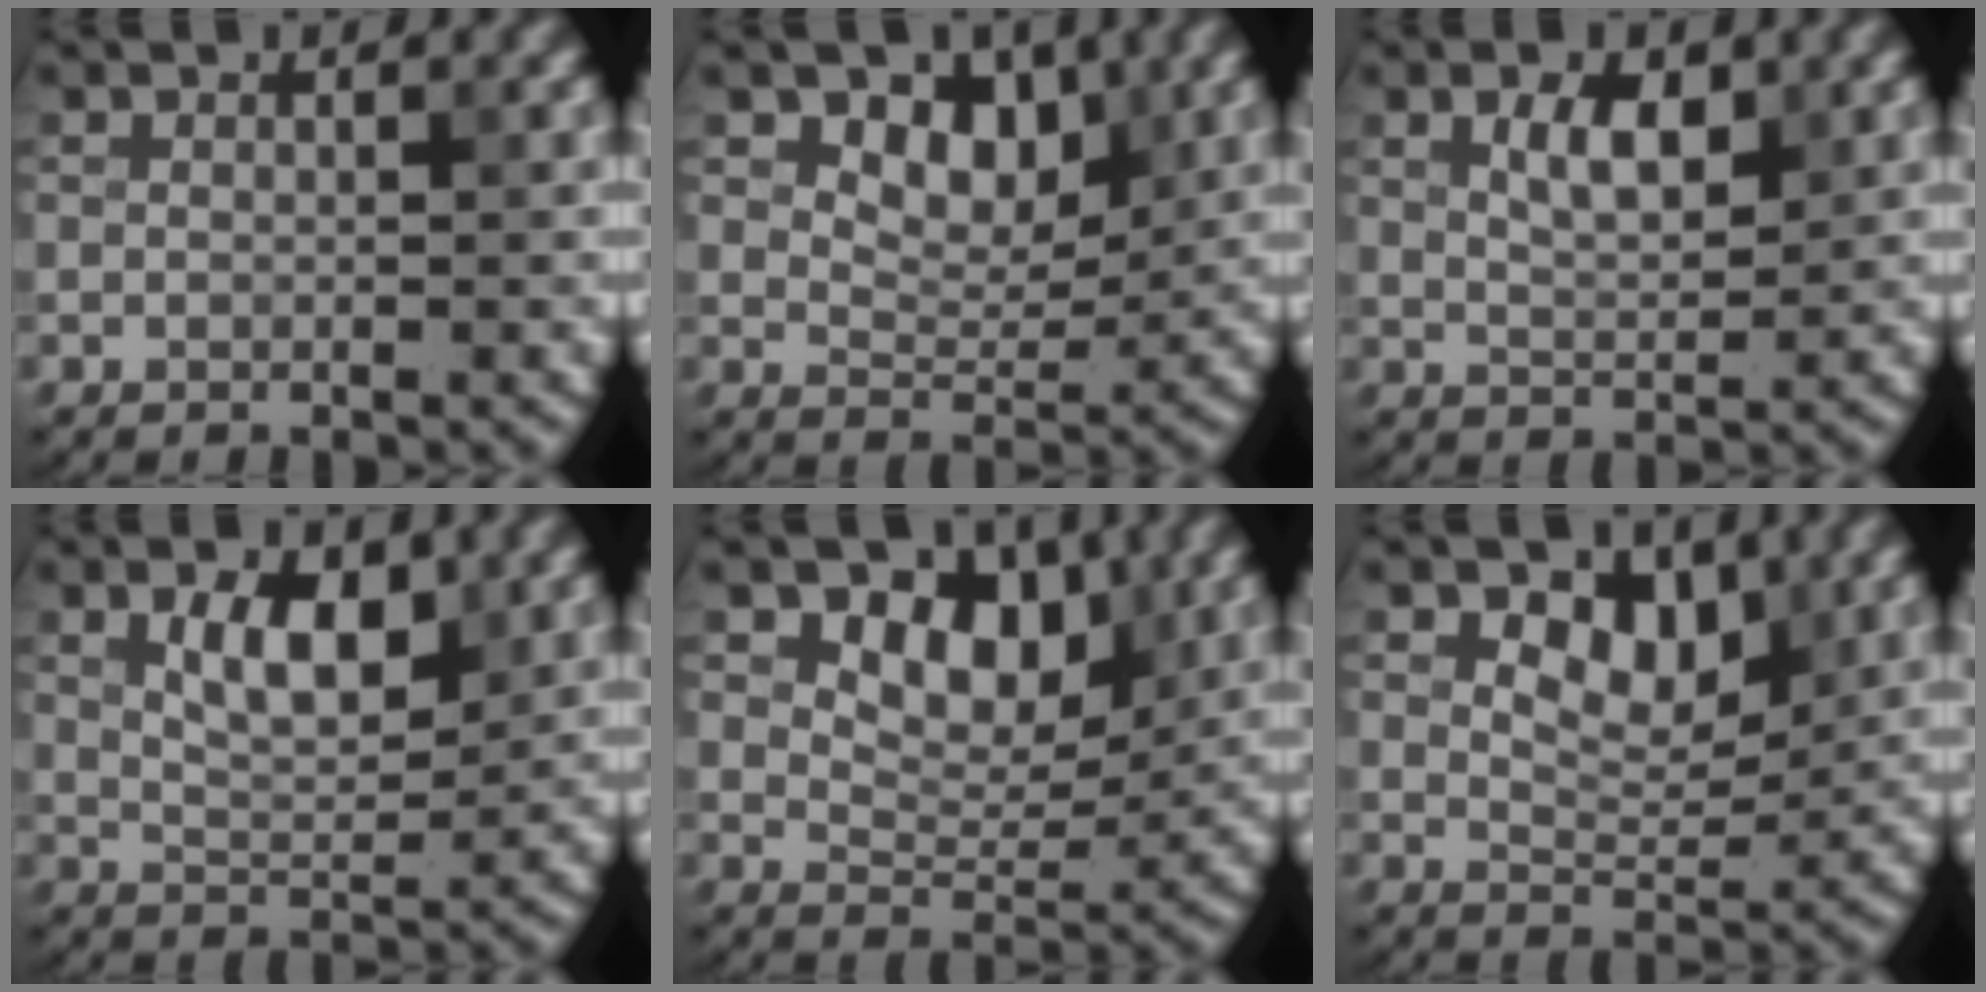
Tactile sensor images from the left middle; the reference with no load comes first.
{"total": 4.3, "force": [2.1, 2.8, 2.5], "torque": [-0.039, -0.009, 0.030]}
{"total": 2.9, "force": [1.3, 1.3, 2.2], "torque": [-0.044, 0.001, 0.025]}
{"total": 4.0, "force": [1.7, 1.8, 3.1], "torque": [-0.058, 0.000, 0.033]}
{"total": 5.4, "force": [2.5, 3.4, 3.4], "torque": [-0.046, -0.009, 0.030]}
{"total": 4.1, "force": [1.9, 2.4, 2.7], "torque": [-0.043, -0.003, 0.025]}